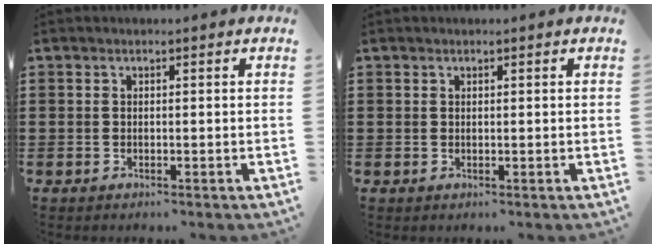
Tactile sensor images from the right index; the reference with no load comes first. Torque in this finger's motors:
{"motor_torque": [0.41, 0.44, -0.01, -0.01]}